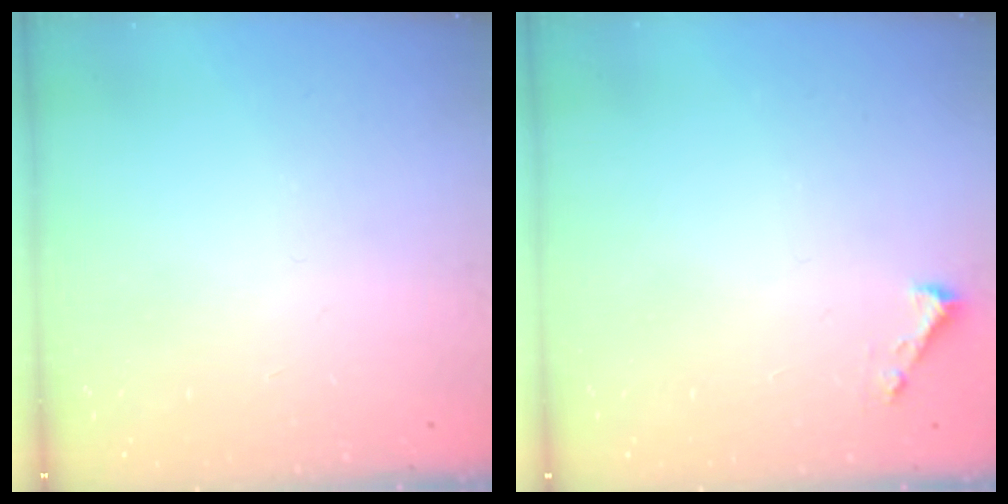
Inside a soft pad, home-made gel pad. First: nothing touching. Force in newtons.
{"total": 1.6, "press": 1.6, "slide": 0.1}